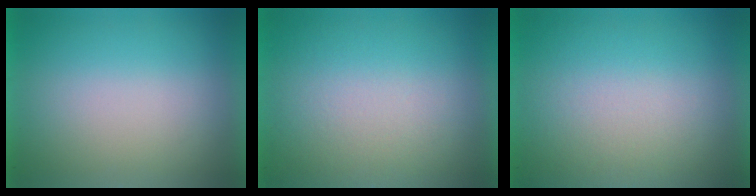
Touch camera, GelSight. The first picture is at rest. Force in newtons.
{"total": 4.1}
{"total": 2.7}